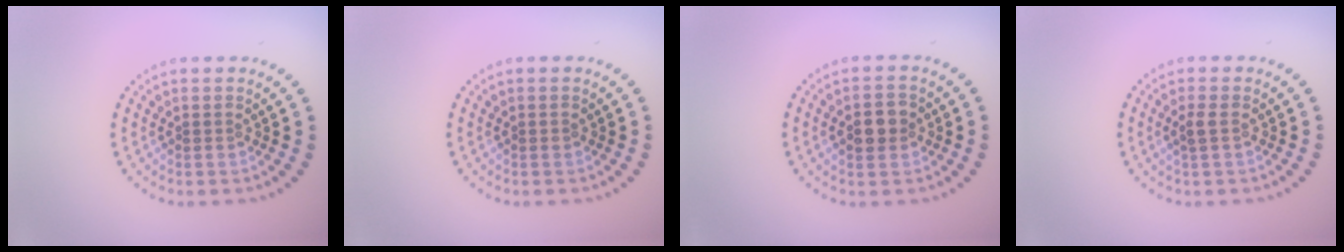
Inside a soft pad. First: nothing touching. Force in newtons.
{"total": 0.0}
{"total": 2.8, "press": 2.8, "slide": 0.2}
{"total": 1.1, "press": 1.0, "slide": 0.5}